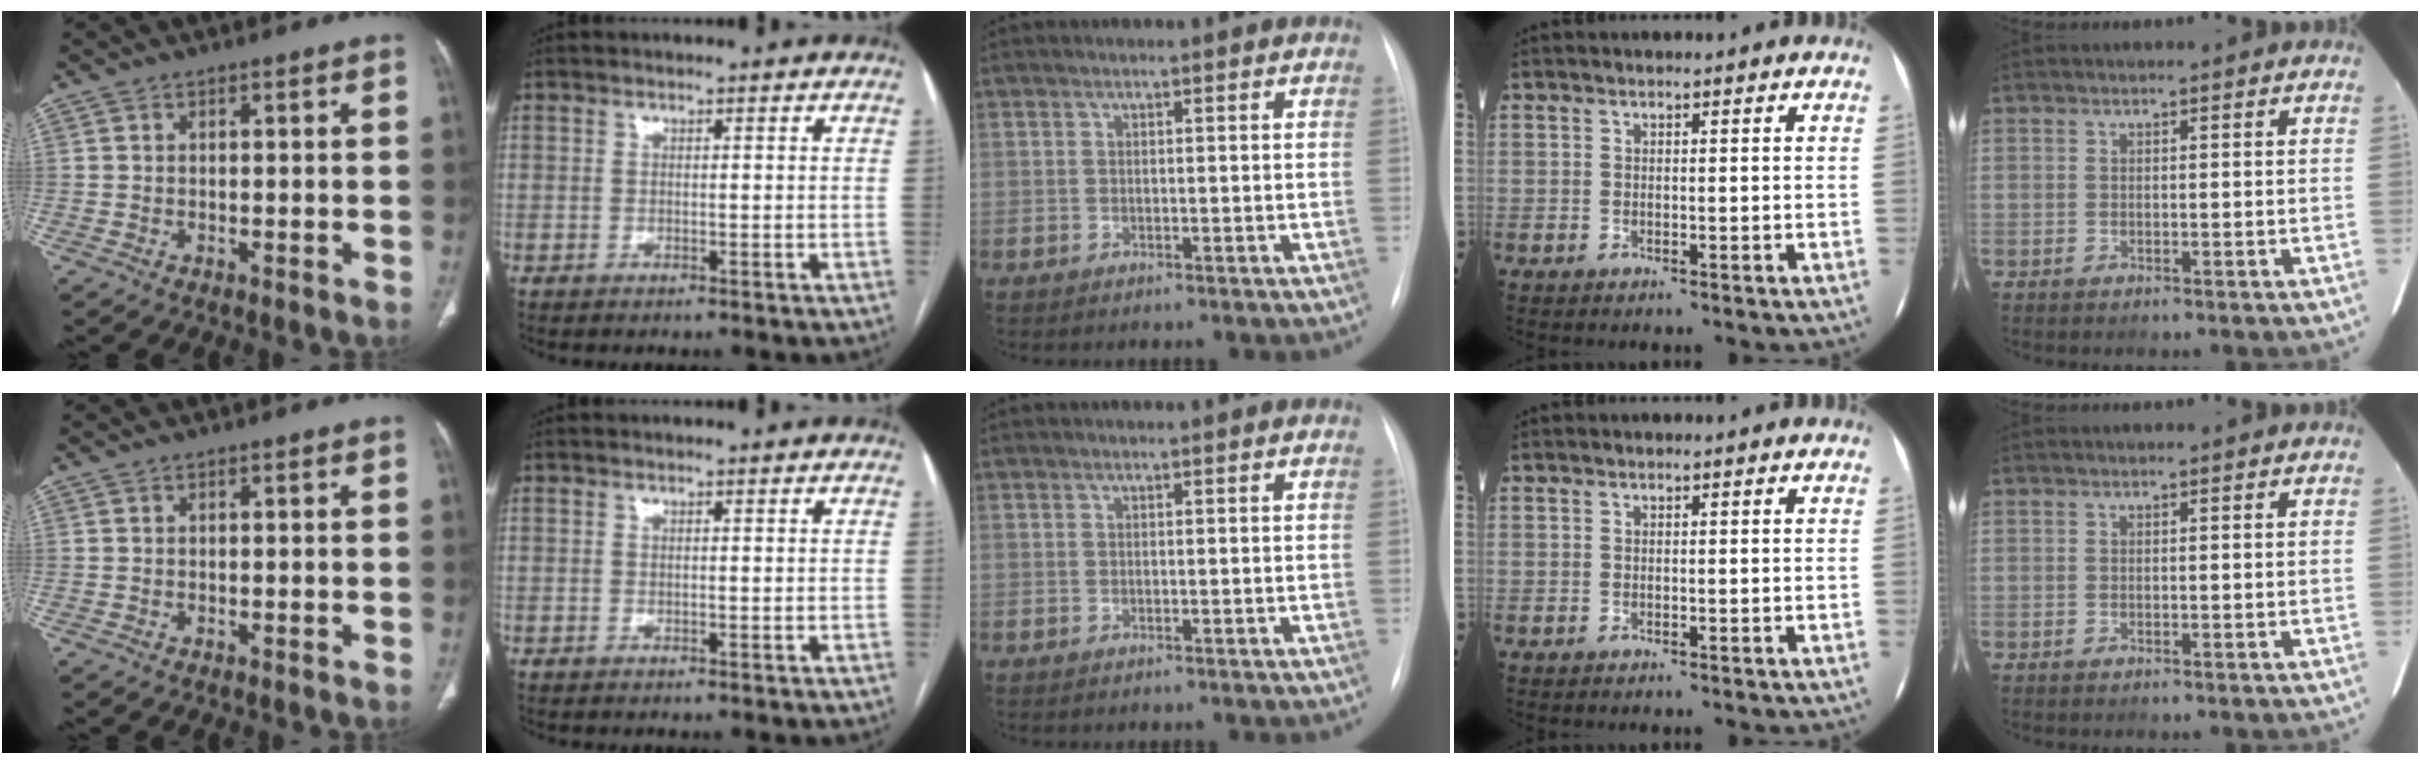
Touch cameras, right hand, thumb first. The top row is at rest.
{}